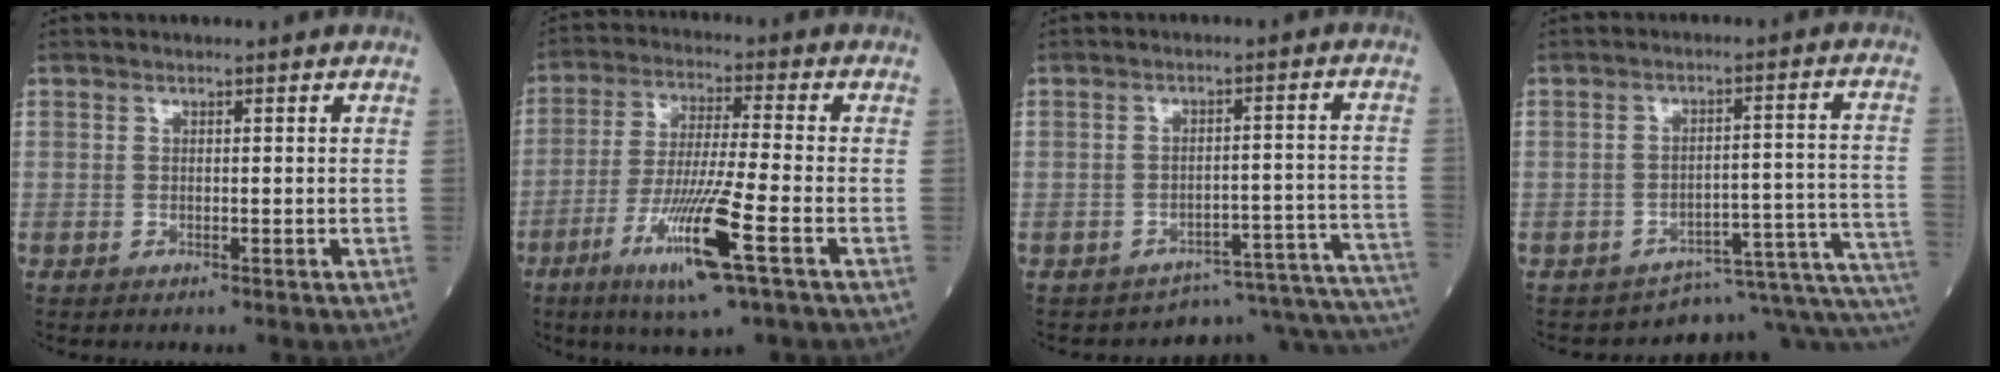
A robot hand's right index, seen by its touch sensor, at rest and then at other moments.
{"total": 12.8, "force": [-5.6, -0.2, 11.5], "torque": [-0.230, -0.026, -0.099]}
{"total": 14.3, "force": [-14.3, 0.8, 0.9], "torque": [0.019, 0.048, -0.170]}
{"total": 12.5, "force": [-12.2, 0.8, 2.7], "torque": [-0.008, 0.059, -0.153]}